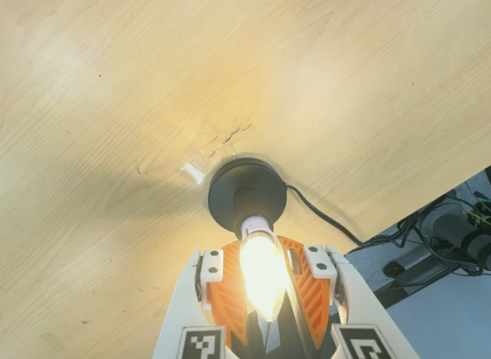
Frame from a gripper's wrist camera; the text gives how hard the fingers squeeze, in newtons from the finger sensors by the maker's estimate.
{"total": 18.4, "left": 17.5, "right": 19.4}